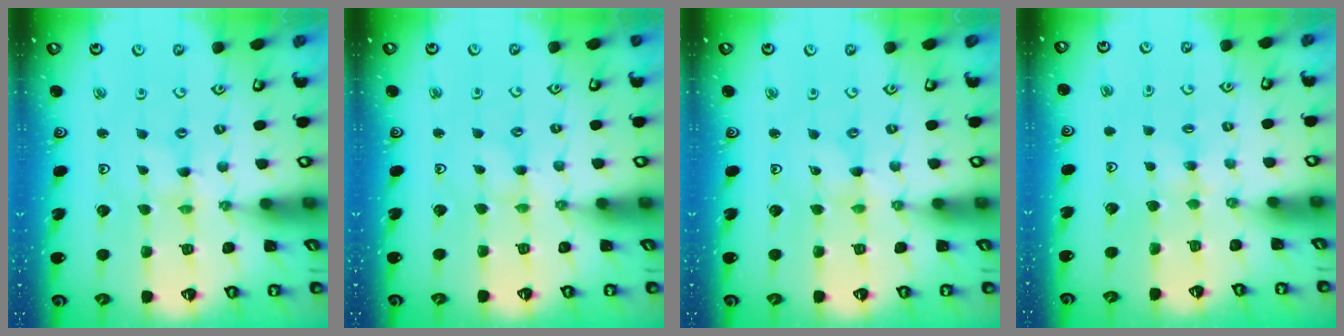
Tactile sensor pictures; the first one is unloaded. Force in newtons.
{"total": 1.1, "press": 1.1, "slide": 0.3}
{"total": 0.0}
{"total": 3.4, "press": 3.4, "slide": 0.5}